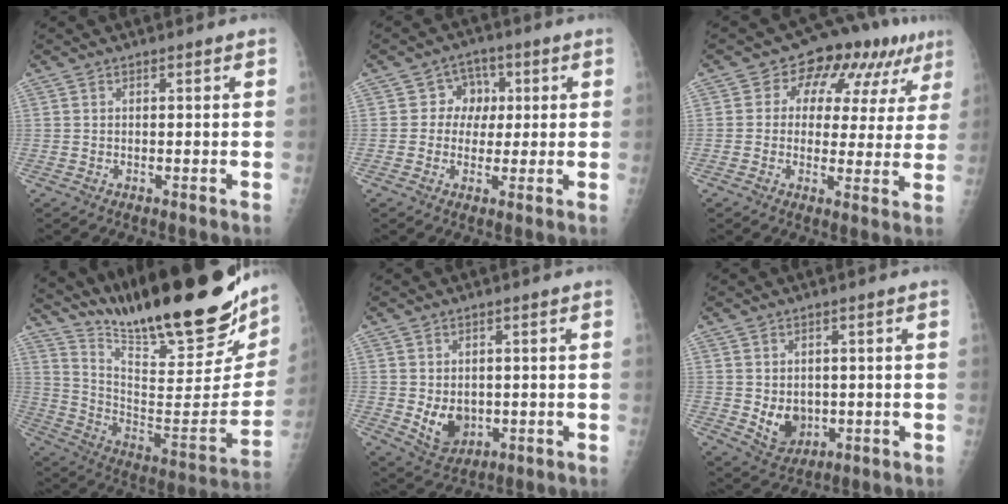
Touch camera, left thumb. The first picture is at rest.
{"total": 5.7, "force": [0.9, 5.2, 2.1], "torque": [0.014, 0.011, 0.006]}
{"total": 12.9, "force": [5.9, 8.4, 7.8], "torque": [-0.048, 0.007, 0.075]}
{"total": 32.3, "force": [24.8, 6.3, 19.8], "torque": [-0.289, -0.132, 0.379]}
{"total": 6.3, "force": [-0.3, 4.9, 4.0], "torque": [-0.048, -0.013, 0.015]}
{"total": 6.1, "force": [-0.2, 4.9, 3.6], "torque": [-0.037, -0.011, 0.017]}